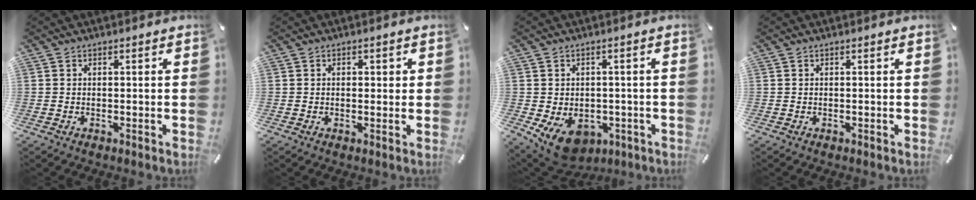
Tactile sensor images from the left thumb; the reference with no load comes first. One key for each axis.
{"total": 1.2, "fx": 0.0, "fy": 0.9, "fz": 0.8, "tx": -0.008, "ty": 0.003, "tz": -0.003}
{"total": 9.5, "fx": -4.3, "fy": 6.6, "fz": 5.3, "tx": -0.092, "ty": 0.017, "tz": -0.072}
{"total": 0.0}